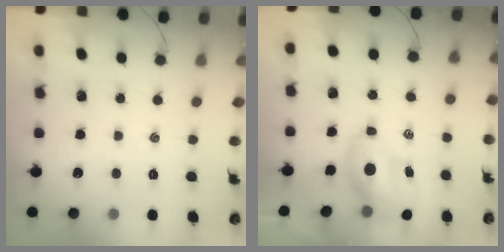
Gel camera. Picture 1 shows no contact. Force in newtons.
{"total": 7.0, "press": 6.9, "slide": 1.4}